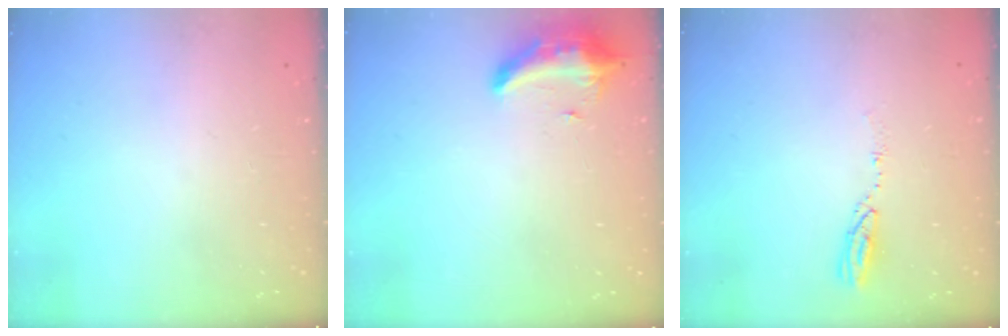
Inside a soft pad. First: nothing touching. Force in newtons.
{"total": 8.8, "press": 8.8, "slide": 0.6}
{"total": 3.8, "press": 3.8, "slide": 0.3}